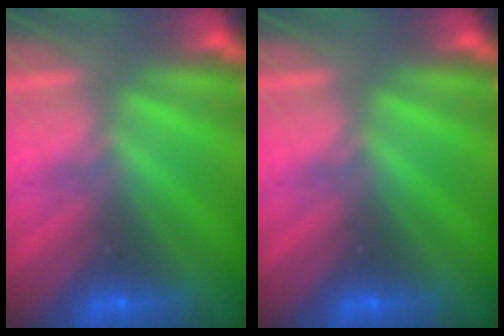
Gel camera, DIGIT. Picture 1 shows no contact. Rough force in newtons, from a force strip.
{"total": 0.0}